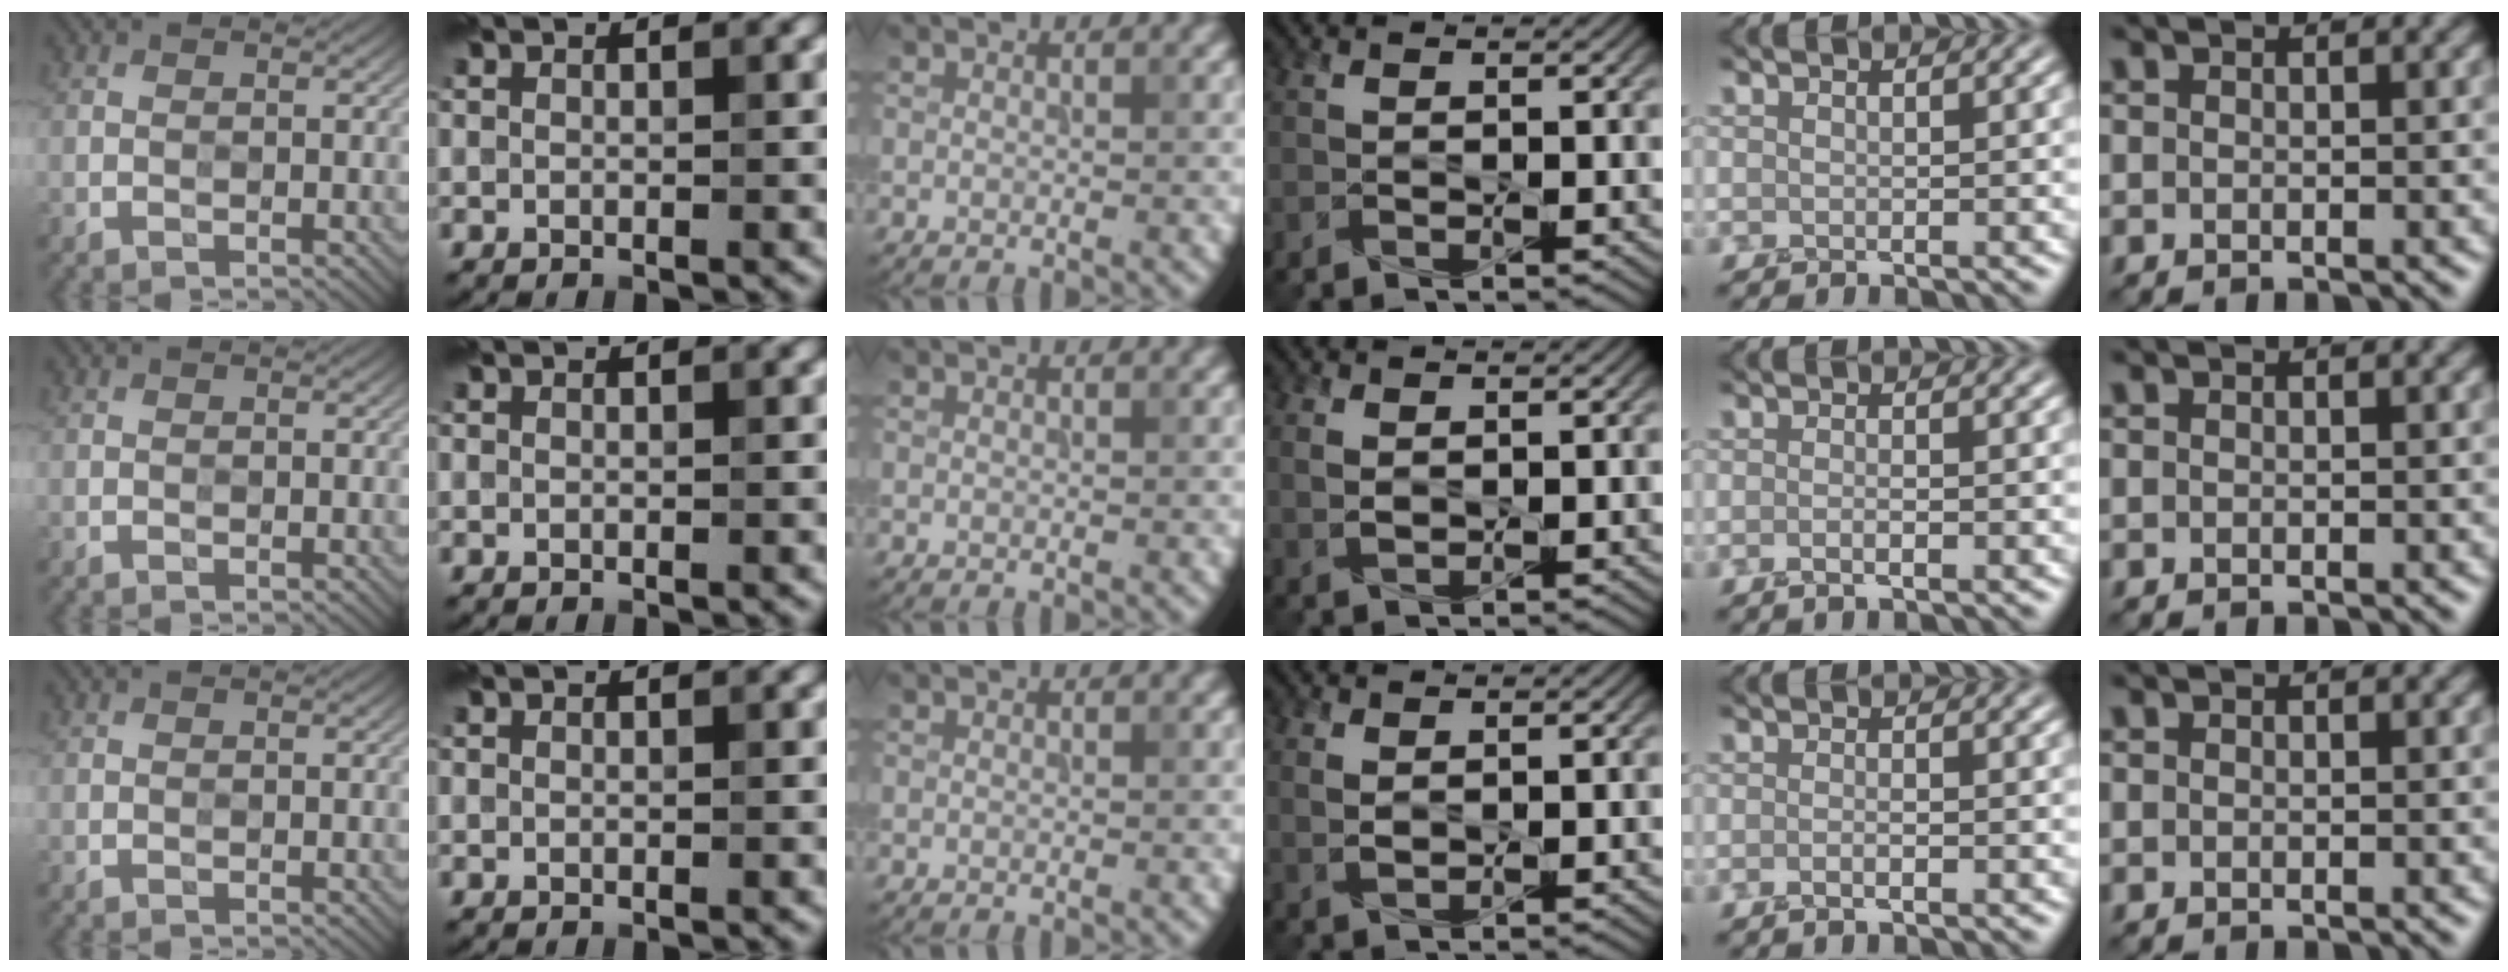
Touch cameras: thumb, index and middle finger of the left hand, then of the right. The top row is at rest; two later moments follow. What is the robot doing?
{"motion": "squeeze", "object": "foam earplug"}